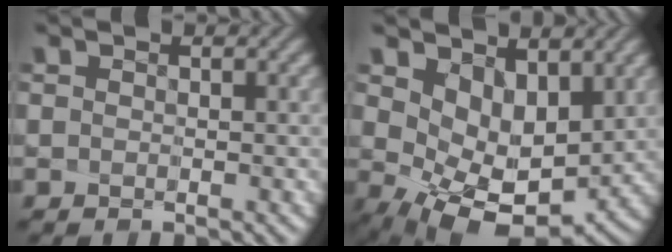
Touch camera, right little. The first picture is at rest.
{"total": 7.1, "force": [1.3, 4.3, 5.4], "torque": [-0.087, -0.023, 0.050]}